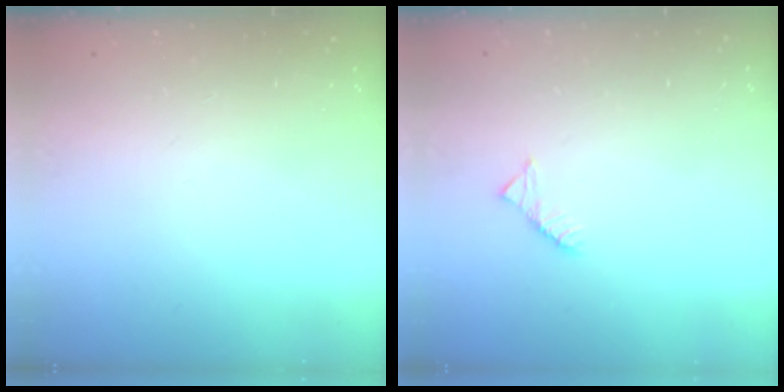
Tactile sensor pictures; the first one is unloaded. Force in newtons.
{"total": 2.6, "press": 2.6, "slide": 0.4}